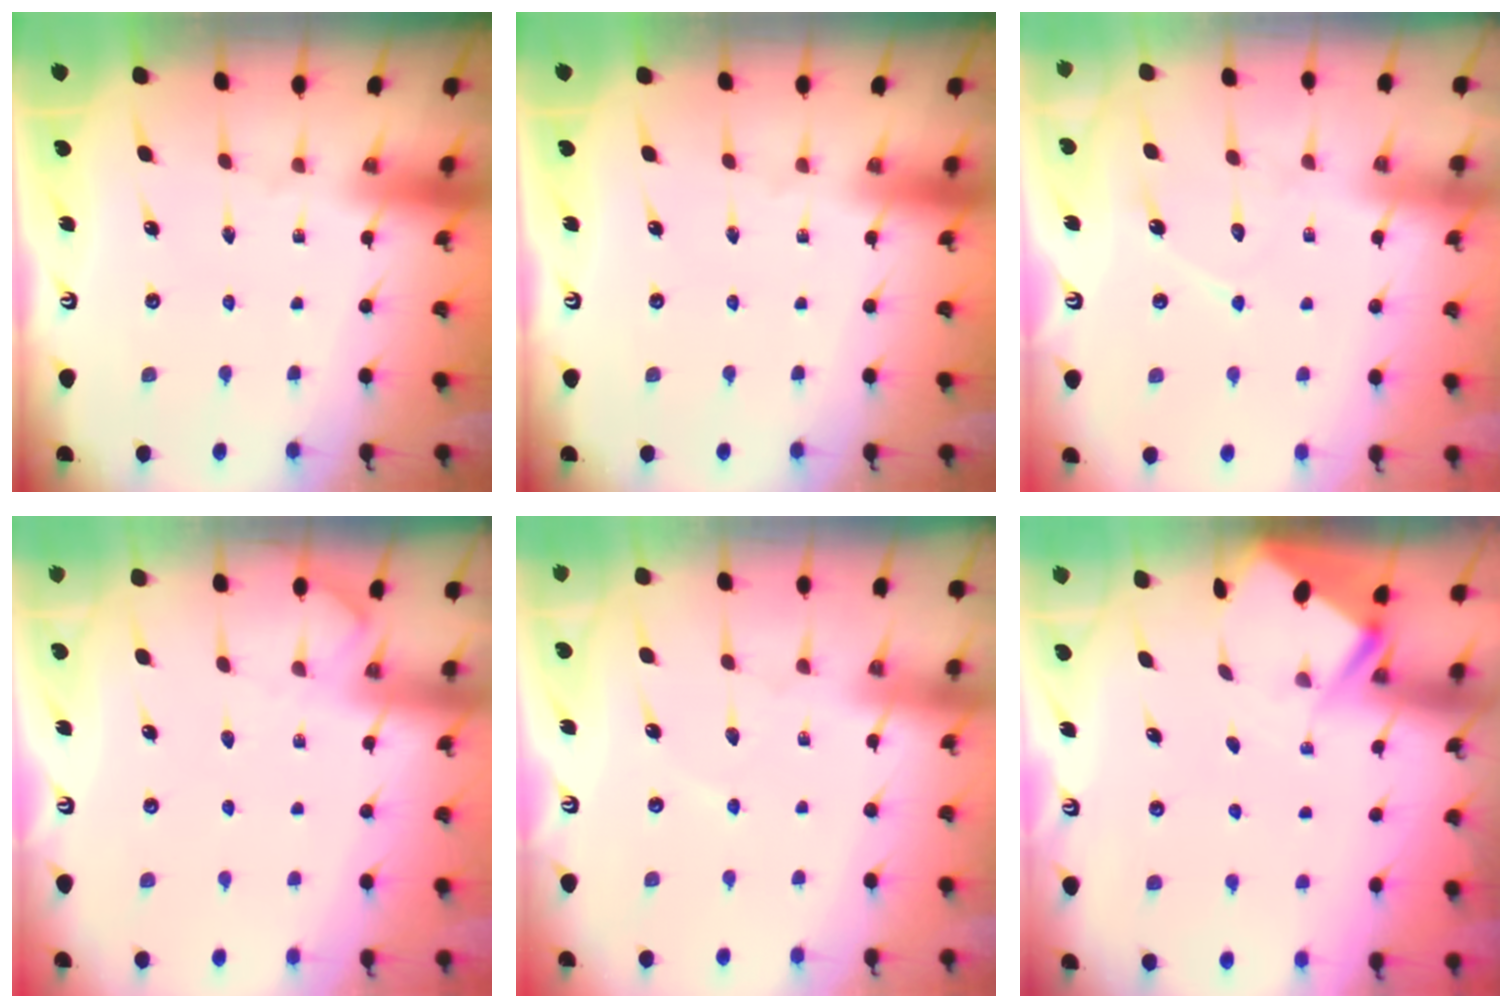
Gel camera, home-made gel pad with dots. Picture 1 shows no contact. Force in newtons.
{"total": 0.0}
{"total": 7.8, "press": 7.8, "slide": 0.7}
{"total": 4.5, "press": 4.5, "slide": 0.6}
{"total": 6.0, "press": 6.0, "slide": 0.6}
{"total": 2.8, "press": 2.8, "slide": 0.4}